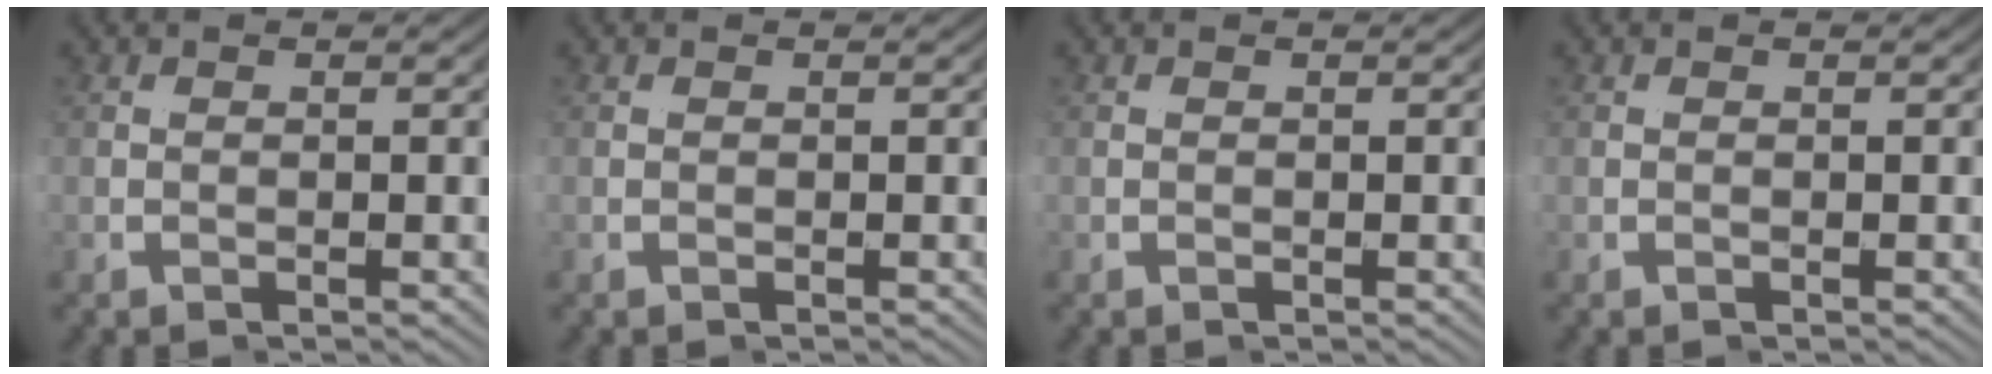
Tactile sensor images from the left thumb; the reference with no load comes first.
{"total": 0.0}
{"total": 0.0}
{"total": 0.0}